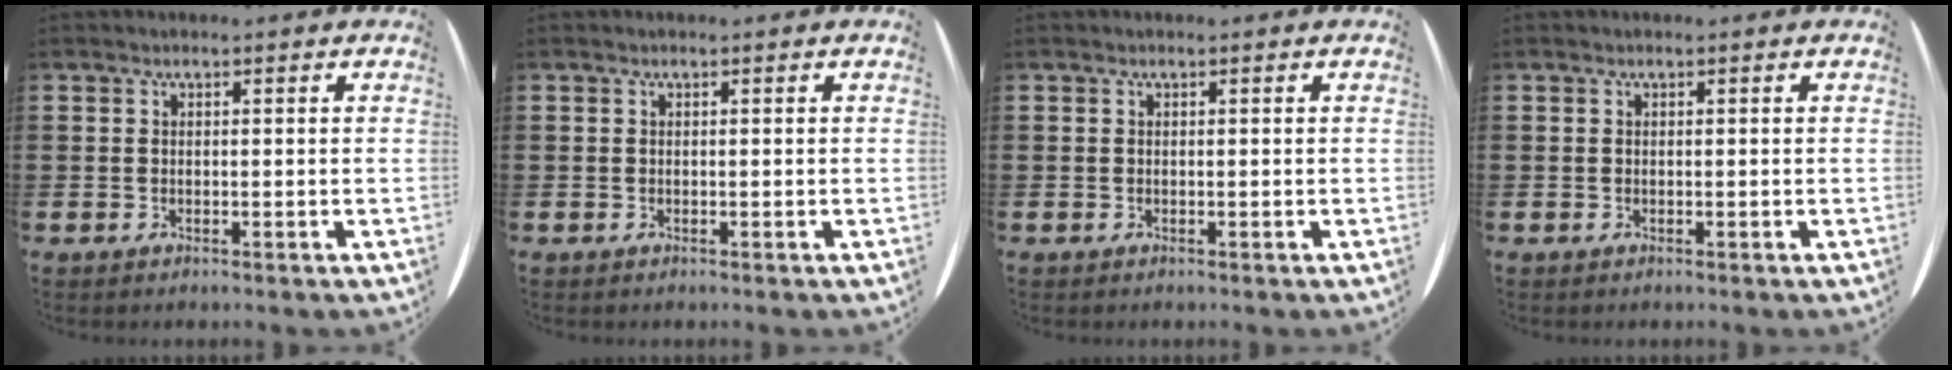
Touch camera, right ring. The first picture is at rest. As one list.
[{"total": 0.0}, {"total": 0.0}, {"total": 0.0}]